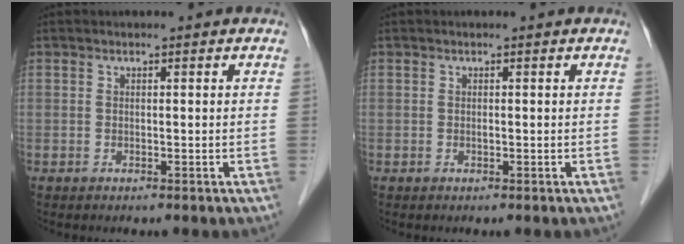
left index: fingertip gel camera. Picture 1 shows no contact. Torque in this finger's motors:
{"motor_torque": [0.06, 0.27, 0.00, 0.00]}